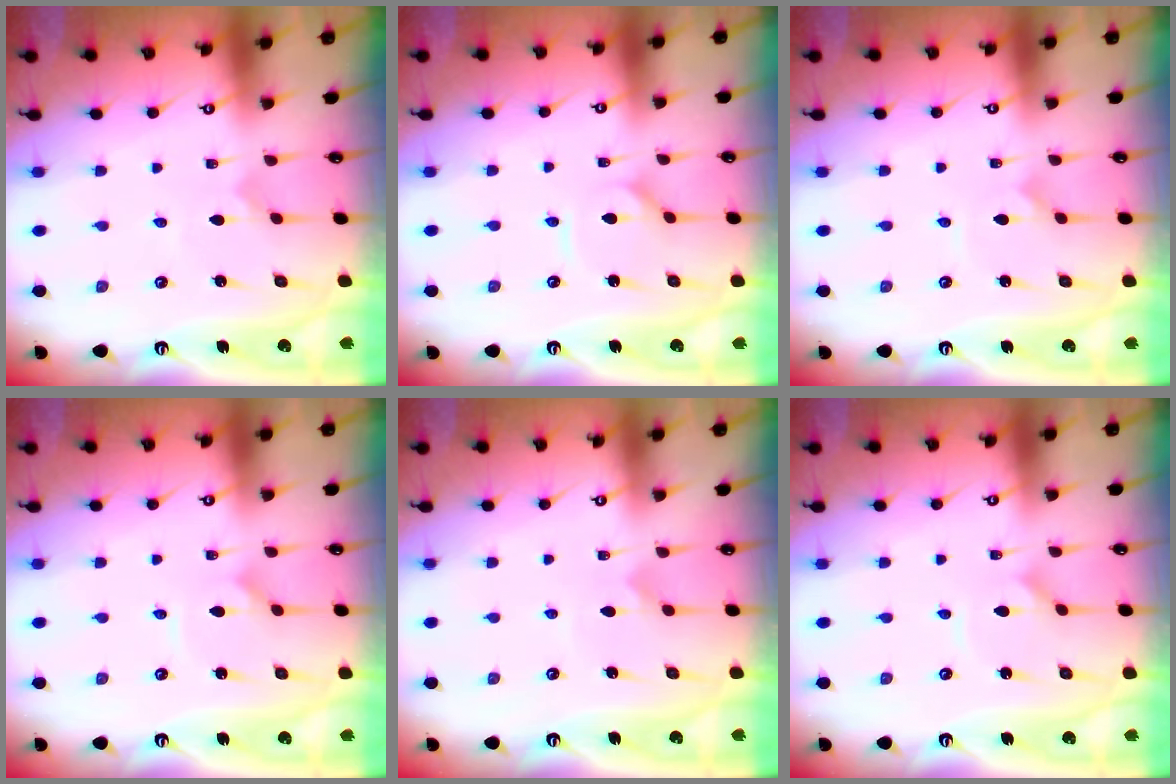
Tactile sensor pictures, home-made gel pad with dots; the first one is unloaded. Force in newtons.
{"total": 1.5, "press": 1.4, "slide": 0.3}
{"total": 0.6, "press": 0.6, "slide": 0.1}
{"total": 1.6, "press": 1.6, "slide": 0.1}
{"total": 2.8, "press": 2.8, "slide": 0.2}
{"total": 0.8, "press": 0.8, "slide": 0.1}